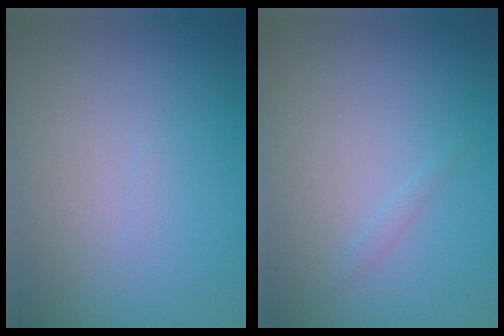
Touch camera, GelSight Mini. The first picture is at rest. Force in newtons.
{"total": 0.5, "press": 0.5, "slide": 0.0}